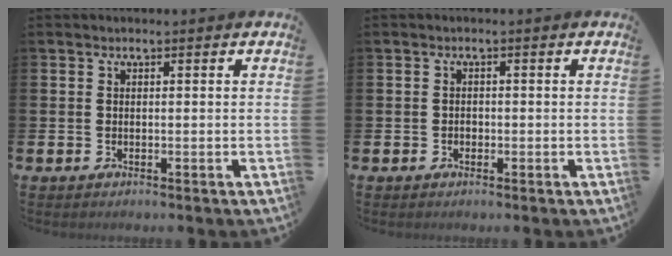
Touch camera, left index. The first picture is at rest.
{"total": 0.9, "force": [-0.4, 0.7, 0.2], "torque": [-0.012, 0.007, -0.008]}